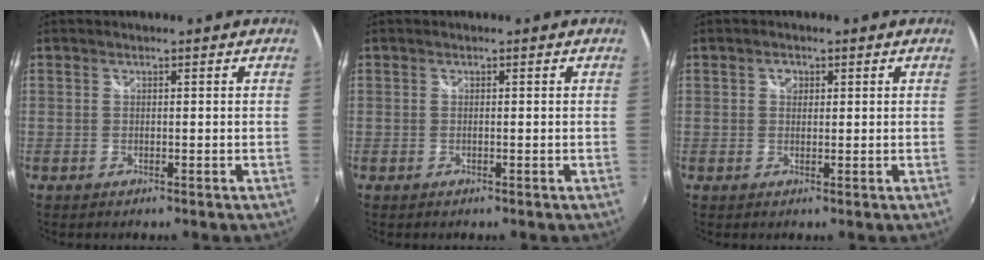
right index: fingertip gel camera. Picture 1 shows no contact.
{"total": 0.0}
{"total": 1.7, "force": [0.5, 1.4, 0.7], "torque": [-0.009, 0.006, 0.007]}